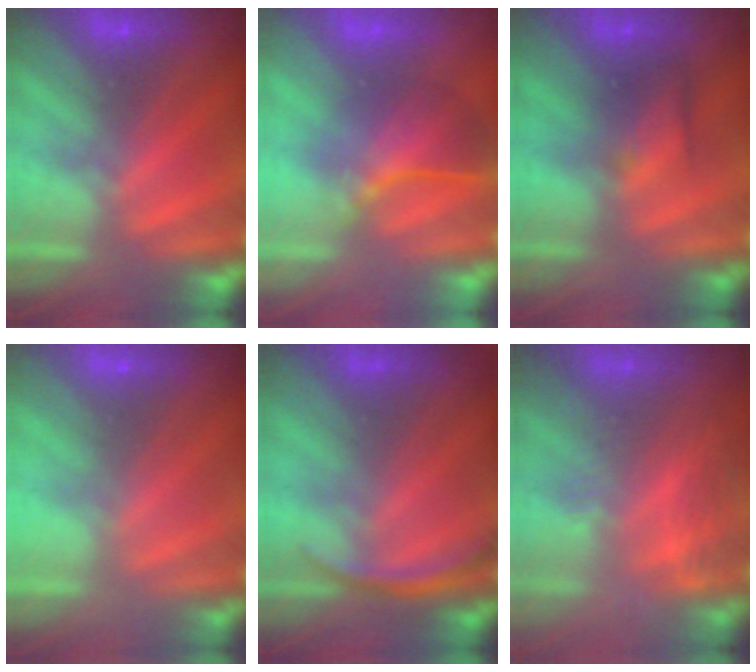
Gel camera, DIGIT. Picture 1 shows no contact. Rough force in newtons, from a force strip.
{"total": 3.8}
{"total": 2.4}
{"total": 3.4}
{"total": 2.9}
{"total": 2.8}